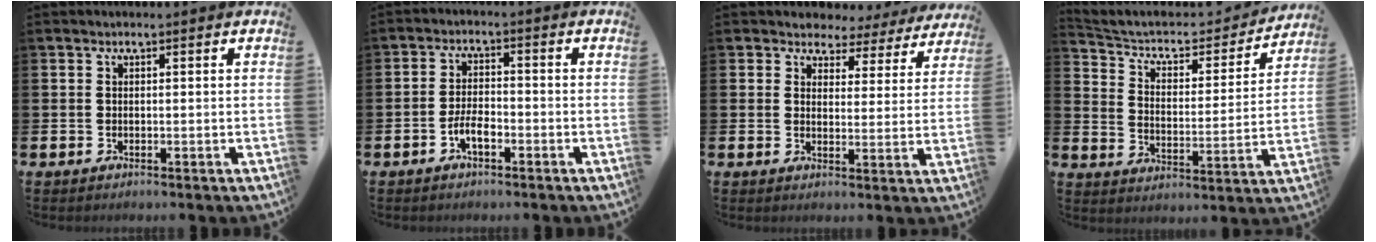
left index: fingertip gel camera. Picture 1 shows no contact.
{"total": 3.2, "force": [-1.6, 1.3, 2.5], "torque": [-0.058, 0.006, -0.031]}
{"total": 3.2, "force": [2.8, 1.7, -0.1], "torque": [-0.018, -0.025, 0.043]}
{"total": 6.0, "force": [5.2, 2.5, 1.6], "torque": [-0.061, -0.040, 0.082]}